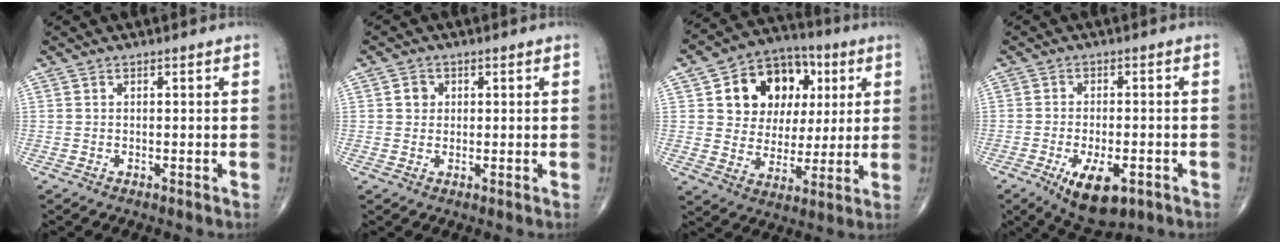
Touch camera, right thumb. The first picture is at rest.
{"total": 2.4, "force": [0.5, 2.2, 0.9], "torque": [-0.002, 0.001, 0.005]}
{"total": 16.6, "force": [4.8, 12.9, 9.2], "torque": [-0.100, 0.005, 0.081]}
{"total": 9.8, "force": [-4.4, 4.4, 7.6], "torque": [-0.119, 0.000, -0.061]}